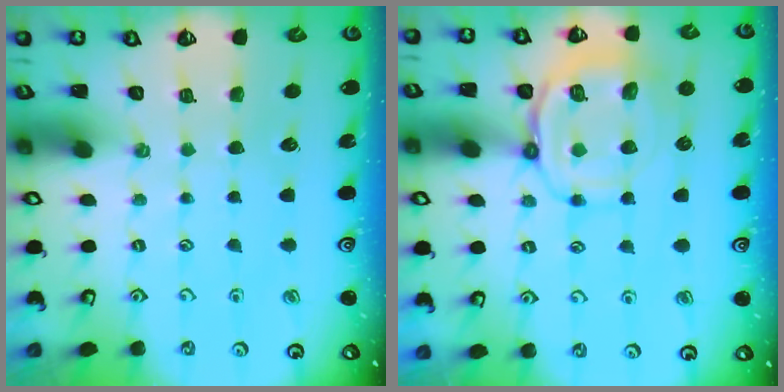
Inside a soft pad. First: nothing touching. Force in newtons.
{"total": 10.0, "press": 9.9, "slide": 1.1}